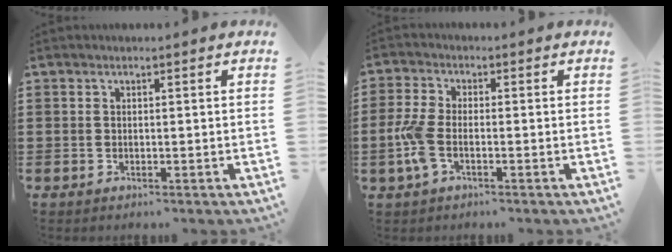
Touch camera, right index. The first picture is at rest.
{"total": 5.0, "force": [-1.4, 2.2, 4.3], "torque": [-0.108, -0.005, -0.033]}